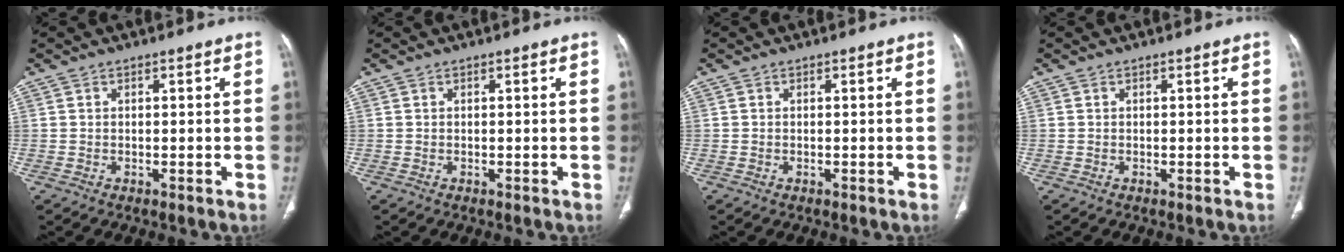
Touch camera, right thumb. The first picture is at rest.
{"total": 0.0}
{"total": 0.0}
{"total": 0.0}